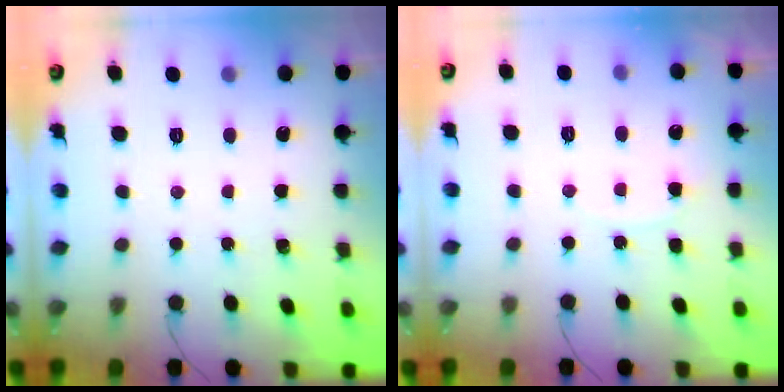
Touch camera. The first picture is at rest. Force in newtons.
{"total": 4.6, "press": 4.6, "slide": 0.5}